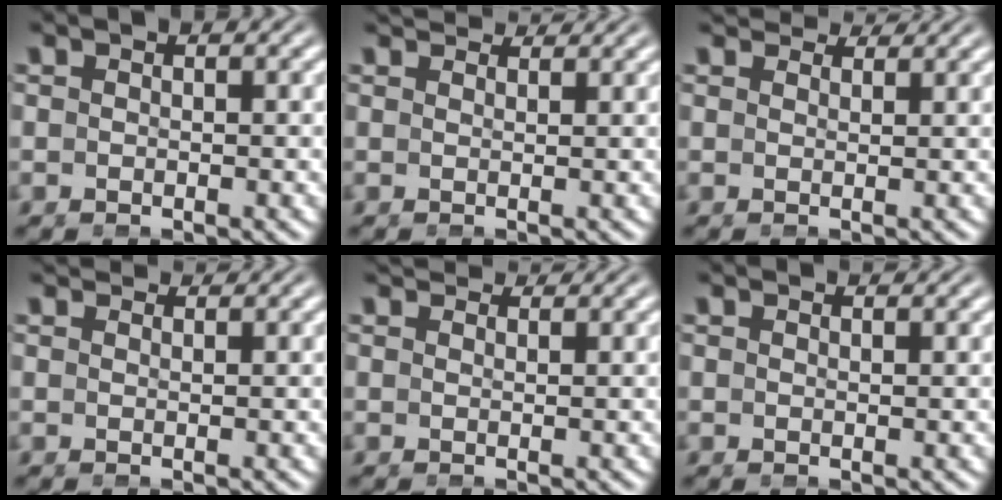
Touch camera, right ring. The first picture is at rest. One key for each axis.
{"total": 2.7, "fx": 2.6, "fy": -0.5, "fz": 0.5, "tx": 0.005, "ty": 0.005, "tz": 0.046}
{"total": 3.1, "fx": 3.0, "fy": -0.2, "fz": 0.7, "tx": 0.001, "ty": 0.007, "tz": 0.050}
{"total": 2.4, "fx": 2.3, "fy": -0.6, "fz": 0.3, "tx": 0.006, "ty": 0.004, "tz": 0.041}
{"total": 2.7, "fx": 2.6, "fy": -0.4, "fz": 0.5, "tx": 0.004, "ty": 0.006, "tz": 0.044}
{"total": 1.6, "fx": 1.4, "fy": -0.6, "fz": 0.0, "tx": 0.012, "ty": 0.001, "tz": 0.027}